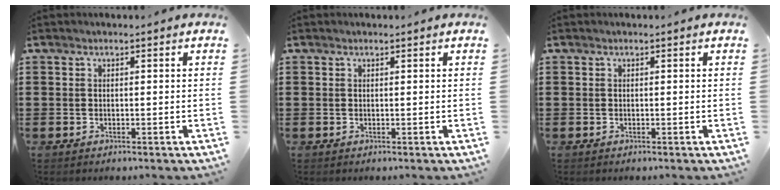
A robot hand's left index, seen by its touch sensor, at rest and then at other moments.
{"total": 0.0}
{"total": 0.0}